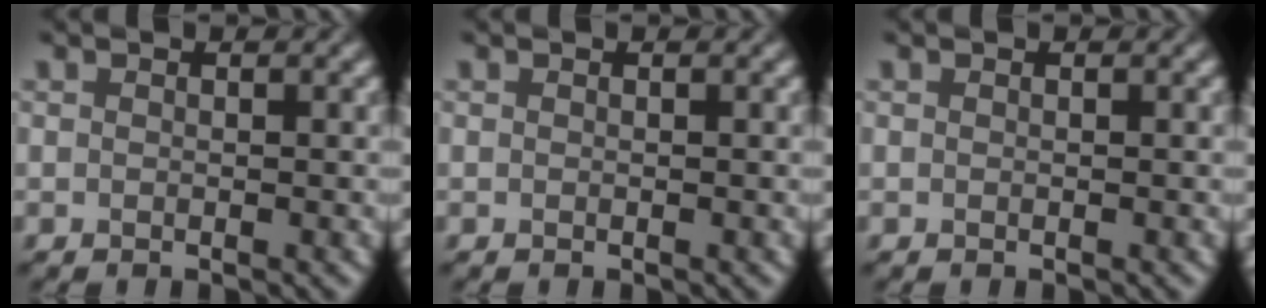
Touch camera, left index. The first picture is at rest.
{"total": 0.0}
{"total": 0.0}